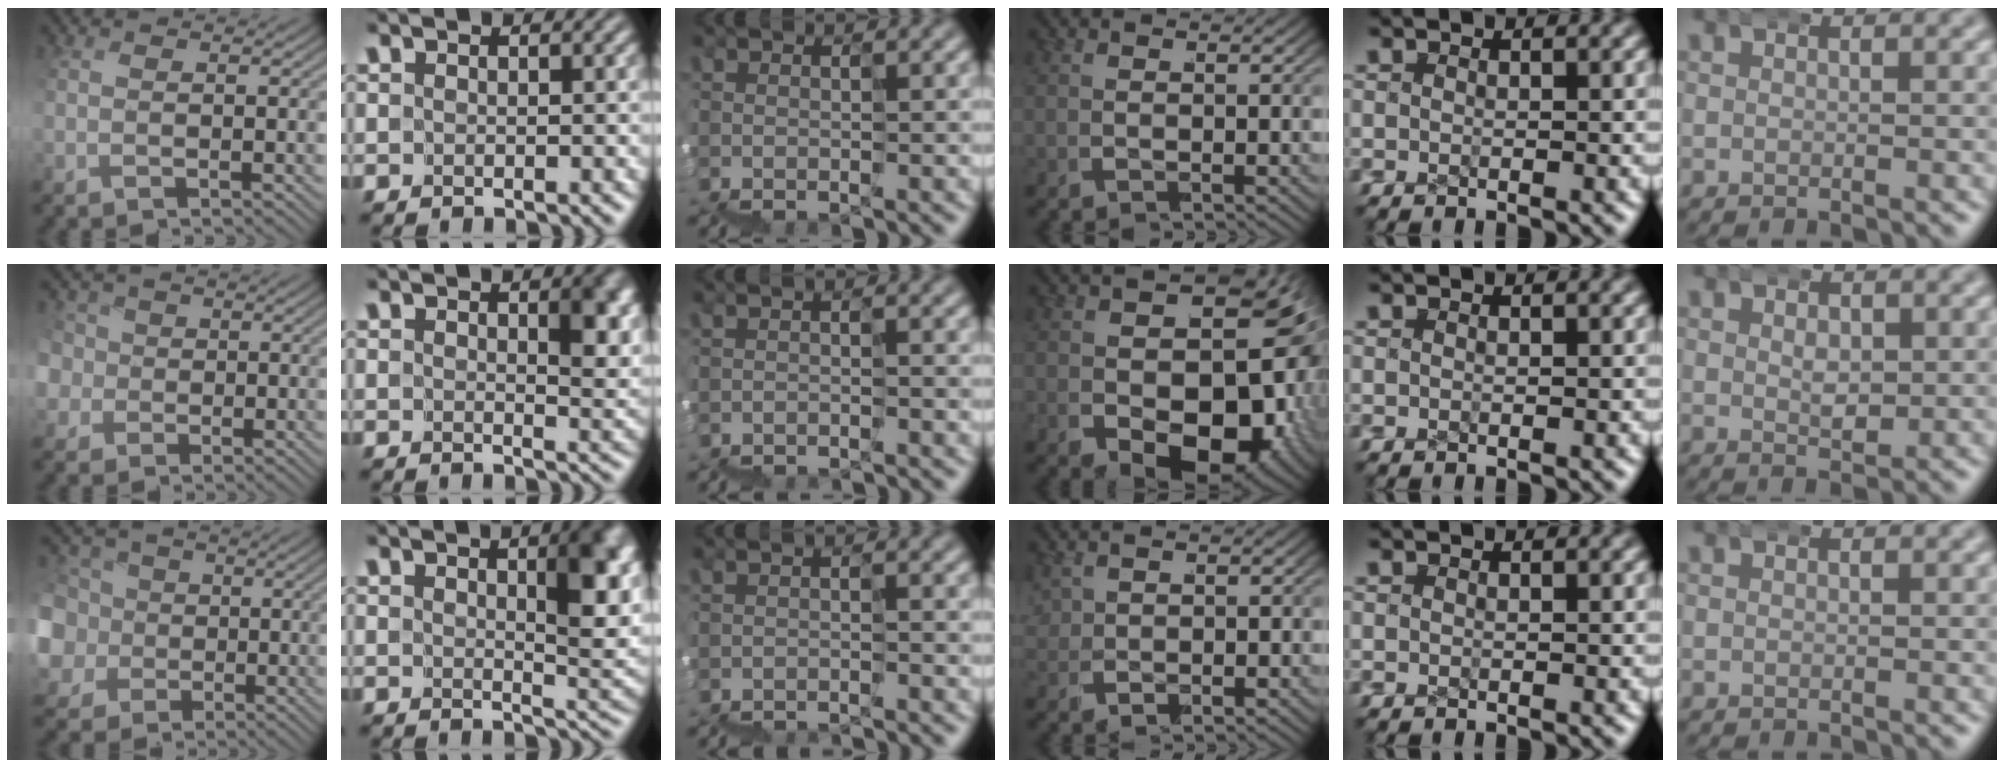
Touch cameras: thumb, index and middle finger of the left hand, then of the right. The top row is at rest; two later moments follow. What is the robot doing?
{"motion": "wrap", "object": "ethernet cable"}